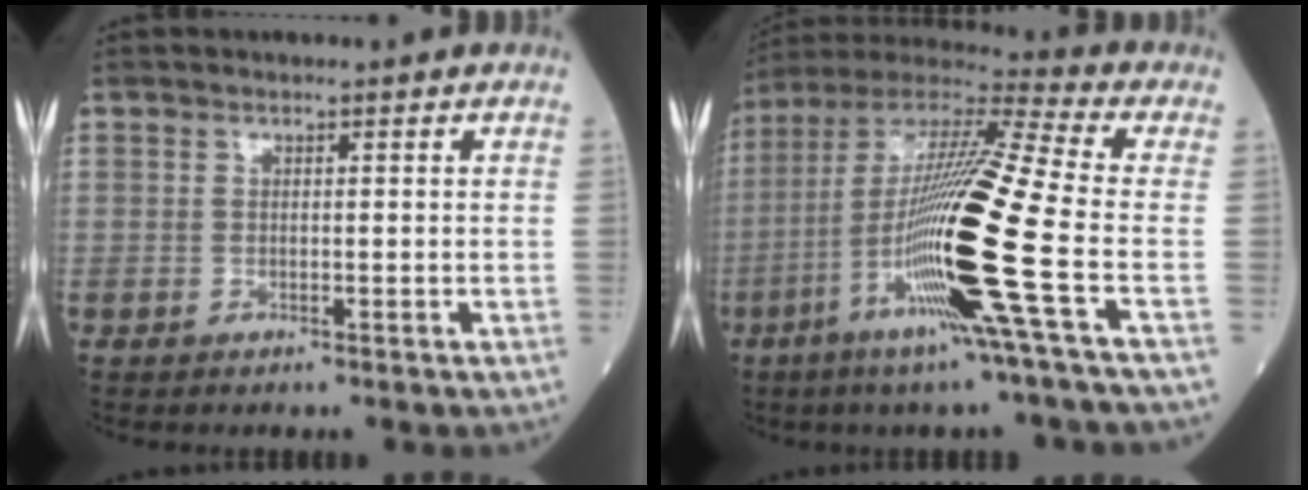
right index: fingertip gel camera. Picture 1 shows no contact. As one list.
[{"total": 21.2, "force": [-6.2, -1.1, 20.3], "torque": [-0.418, -0.034, -0.132]}]